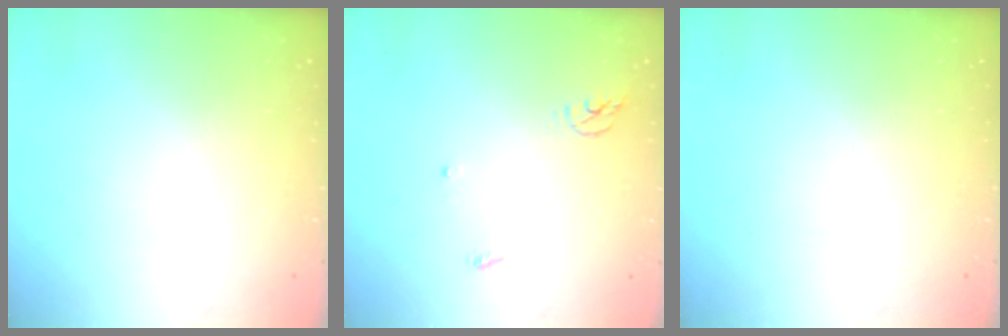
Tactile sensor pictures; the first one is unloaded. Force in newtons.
{"total": 3.5, "press": 3.5, "slide": 0.2}
{"total": 0.0}